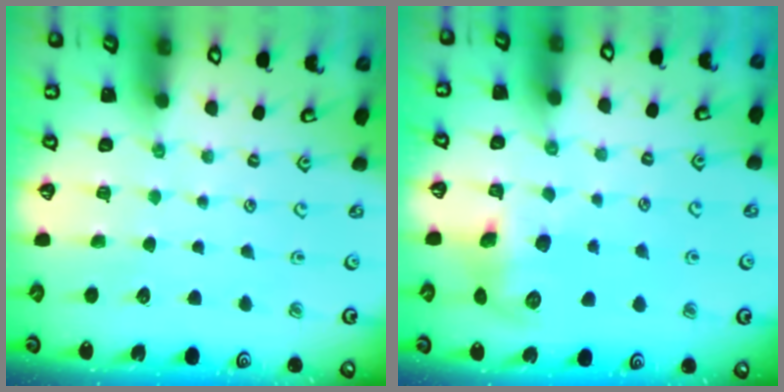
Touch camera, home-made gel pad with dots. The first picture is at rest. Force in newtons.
{"total": 10.7, "press": 10.7, "slide": 0.8}